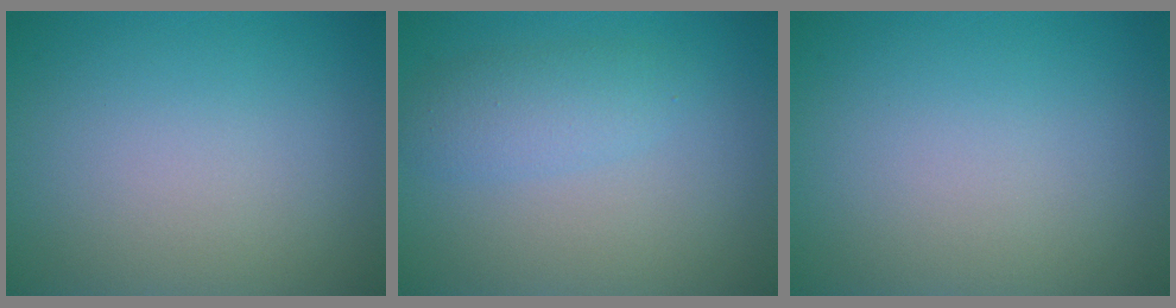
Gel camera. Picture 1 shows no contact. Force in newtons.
{"total": 2.4, "press": 2.4, "slide": 0.2}
{"total": 0.0}